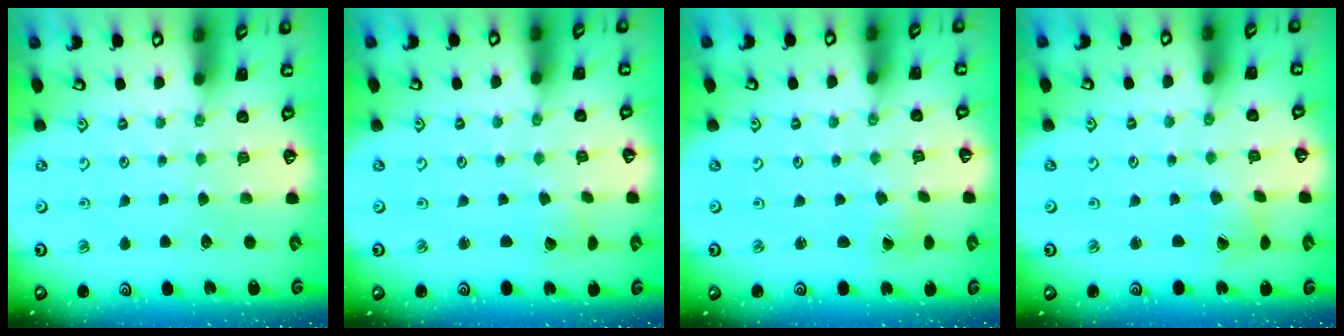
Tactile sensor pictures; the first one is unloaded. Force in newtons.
{"total": 1.8, "press": 1.8, "slide": 0.2}
{"total": 1.8, "press": 1.8, "slide": 0.1}
{"total": 1.8, "press": 1.7, "slide": 0.2}